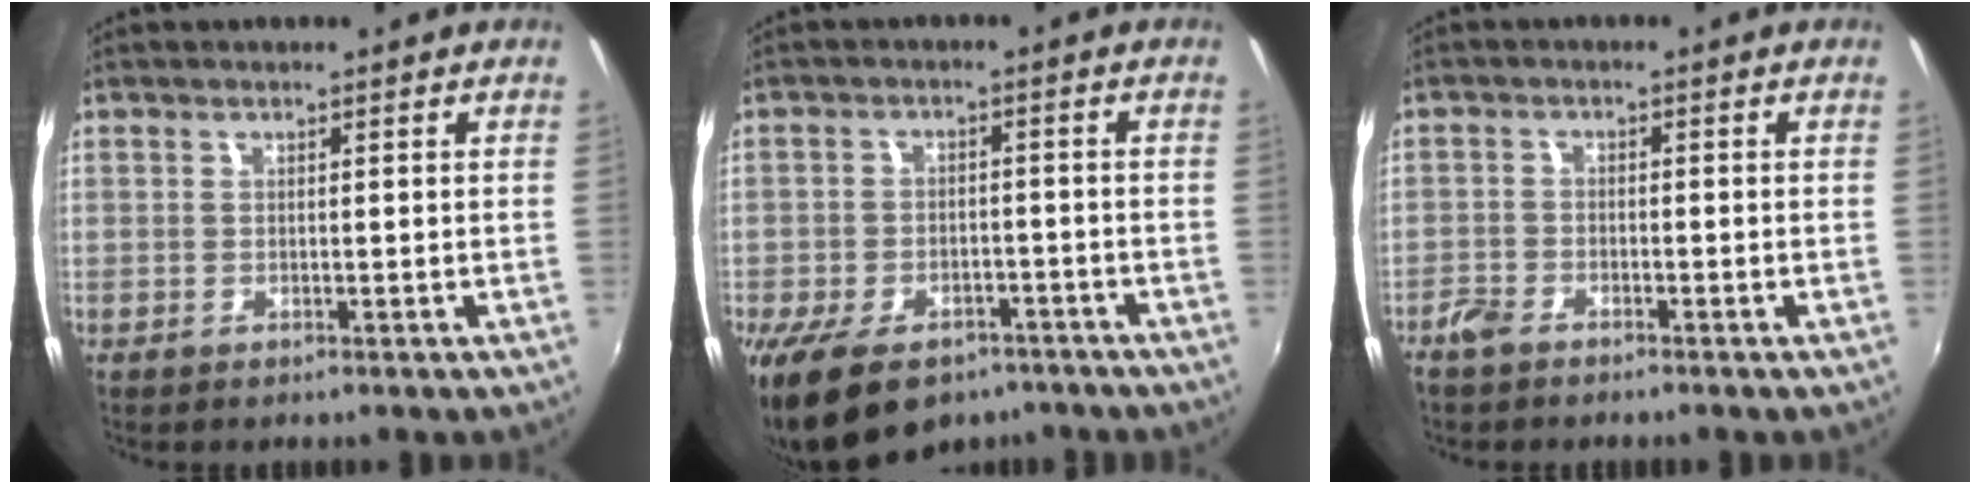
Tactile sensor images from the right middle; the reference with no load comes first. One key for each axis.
{"total": 16.1, "fx": -10.4, "fy": 8.9, "fz": 8.4, "tx": -0.191, "ty": -0.023, "tz": -0.161}
{"total": 3.2, "fx": -2.8, "fy": 1.0, "fz": 1.0, "tx": -0.034, "ty": -0.004, "tz": -0.060}